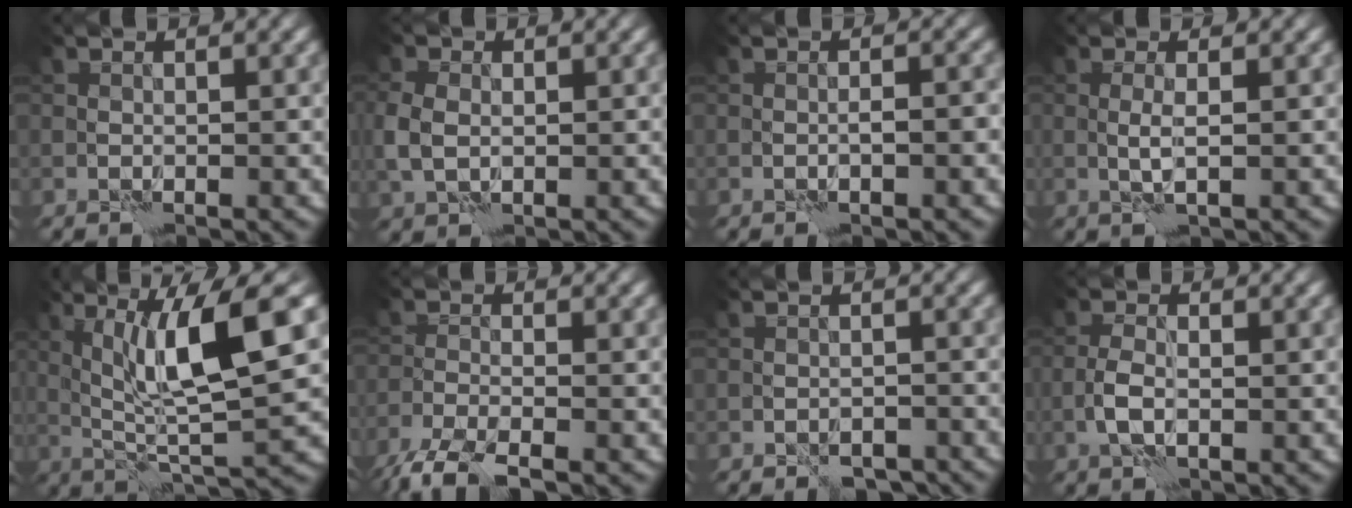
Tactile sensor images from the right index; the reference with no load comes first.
{"total": 2.8, "force": [0.2, 2.1, 1.8], "torque": [-0.052, -0.001, 0.002]}
{"total": 1.2, "force": [-0.5, 0.0, 1.1], "torque": [-0.016, 0.004, -0.009]}
{"total": 1.2, "force": [0.3, -0.1, 1.1], "torque": [-0.025, -0.002, 0.005]}
{"total": 8.8, "force": [2.7, 1.2, 8.3], "torque": [-0.131, -0.006, 0.052]}
{"total": 4.4, "force": [-3.6, 0.8, 2.4], "torque": [-0.047, -0.014, -0.078]}
{"total": 3.0, "force": [-2.5, 1.4, 0.7], "torque": [-0.006, 0.001, -0.037]}
{"total": 1.9, "force": [-0.4, 0.8, 1.7], "torque": [-0.033, 0.001, -0.012]}